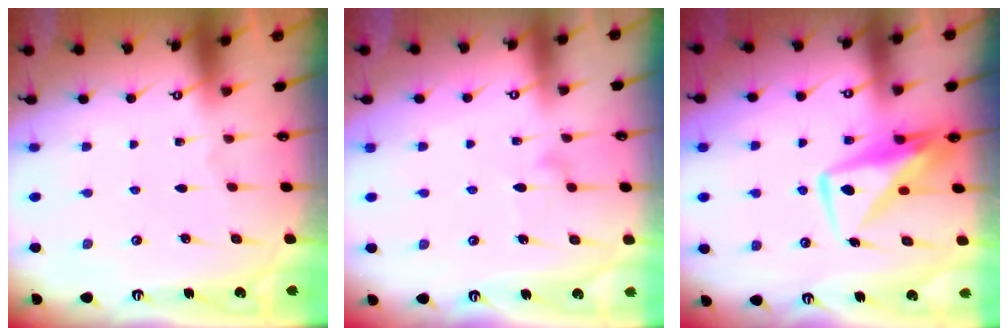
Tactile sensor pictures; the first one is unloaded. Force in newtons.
{"total": 8.5, "press": 8.4, "slide": 0.4}
{"total": 10.2, "press": 10.1, "slide": 1.3}